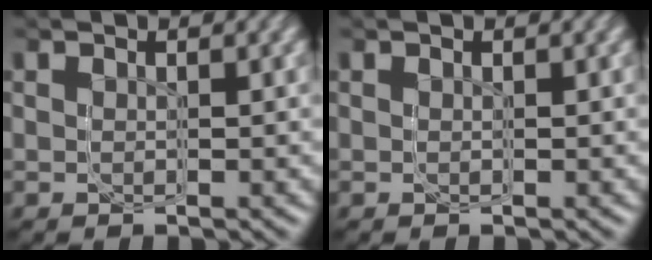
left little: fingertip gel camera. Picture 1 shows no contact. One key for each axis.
{"total": 0.0}